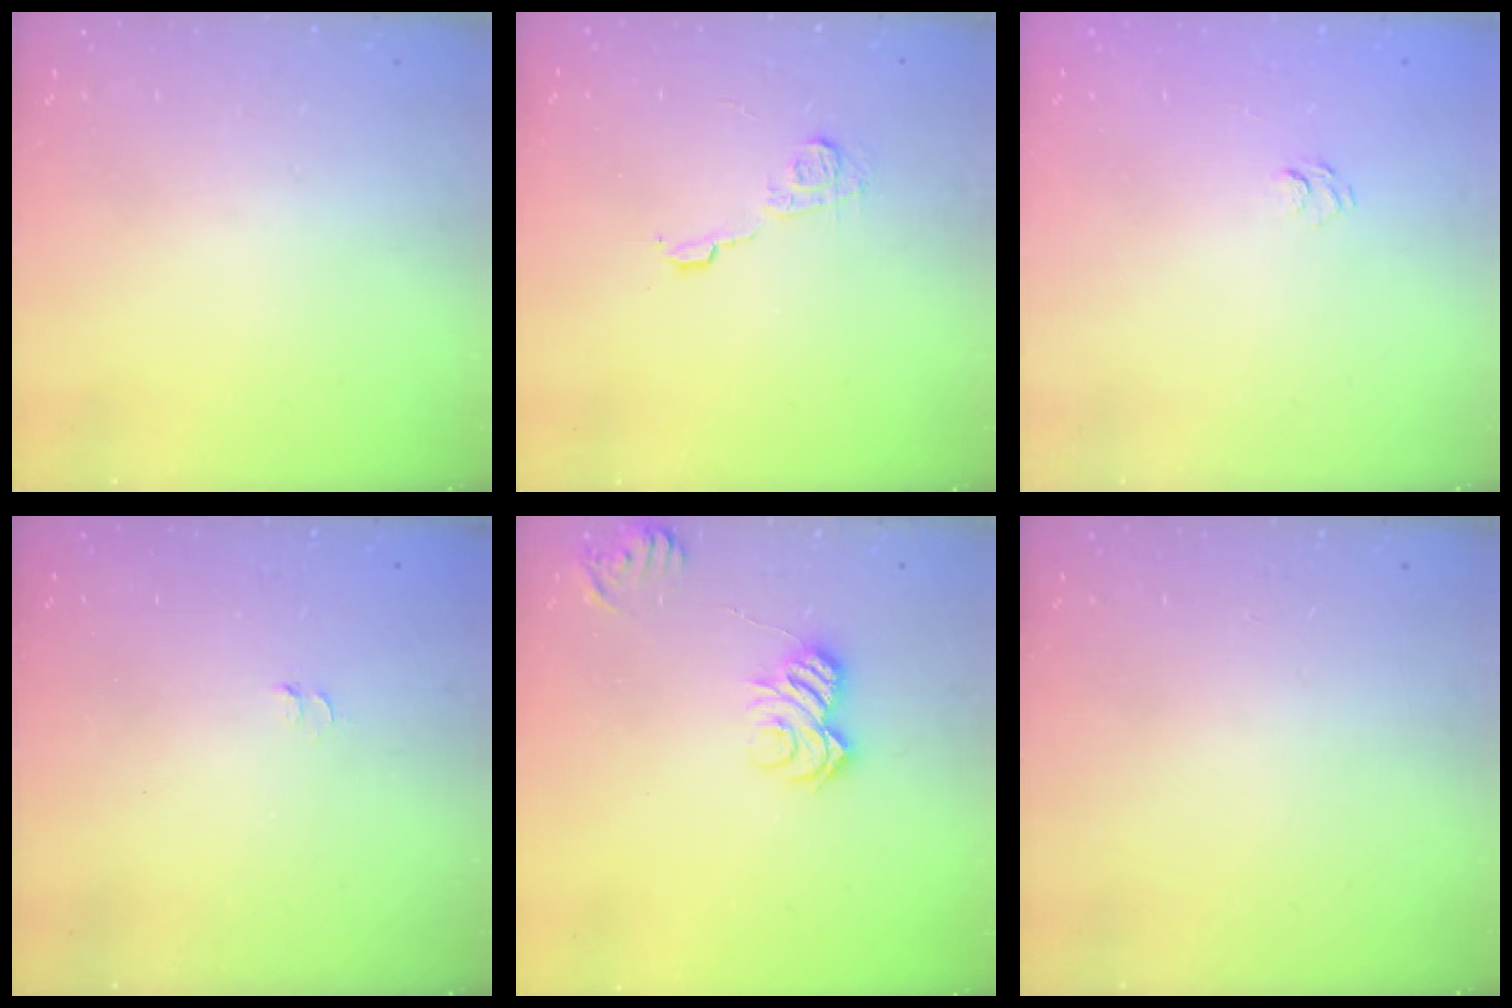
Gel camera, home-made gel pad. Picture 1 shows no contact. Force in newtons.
{"total": 7.3, "press": 7.2, "slide": 0.4}
{"total": 5.8, "press": 5.7, "slide": 1.1}
{"total": 3.3, "press": 3.2, "slide": 0.7}
{"total": 8.6, "press": 8.6, "slide": 0.0}
{"total": 0.0}